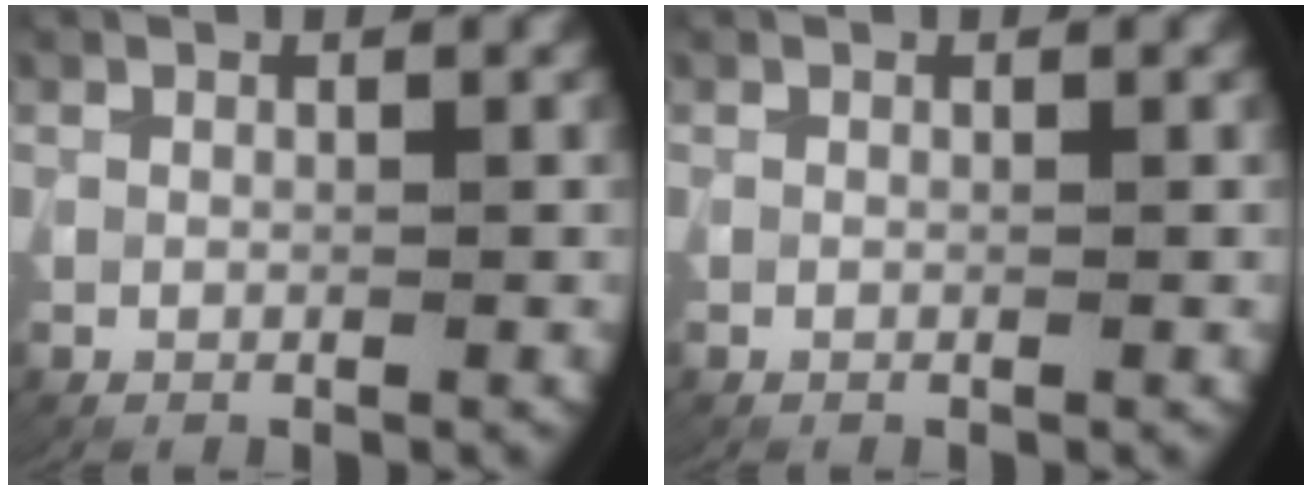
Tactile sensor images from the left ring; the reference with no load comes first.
{"total": 0.0}